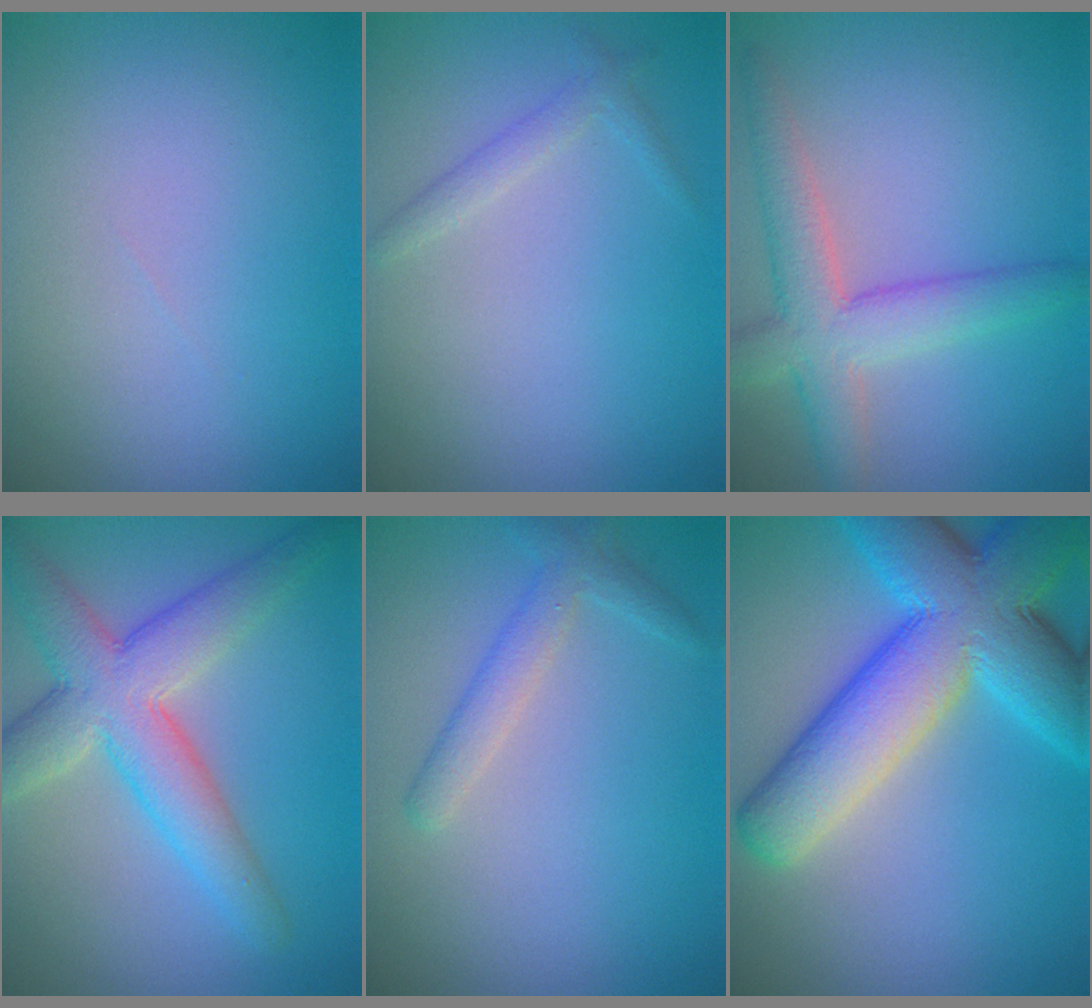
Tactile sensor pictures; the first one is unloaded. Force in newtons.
{"total": 1.3, "press": 1.3, "slide": 0.1}
{"total": 5.1, "press": 5.1, "slide": 0.3}
{"total": 6.7, "press": 6.7, "slide": 0.2}
{"total": 2.2, "press": 2.2, "slide": 0.1}
{"total": 11.8, "press": 11.8, "slide": 0.4}